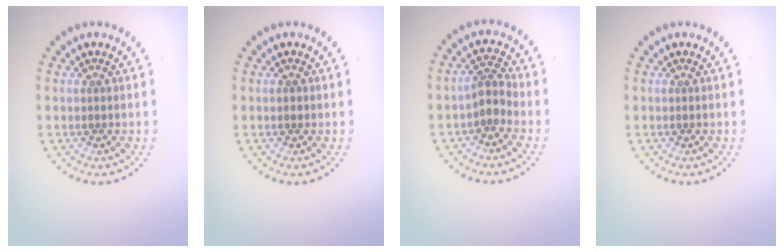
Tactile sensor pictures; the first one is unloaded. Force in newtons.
{"total": 0.7, "press": 0.7, "slide": 0.1}
{"total": 1.9, "press": 1.5, "slide": 1.2}
{"total": 0.0}